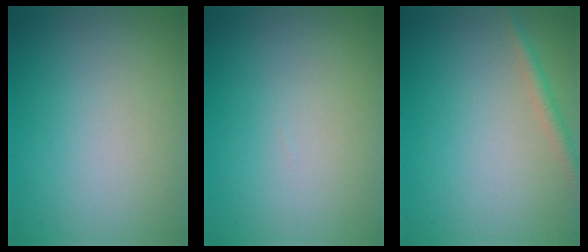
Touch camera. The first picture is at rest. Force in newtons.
{"total": 0.0}
{"total": 1.5, "press": 1.5, "slide": 0.0}